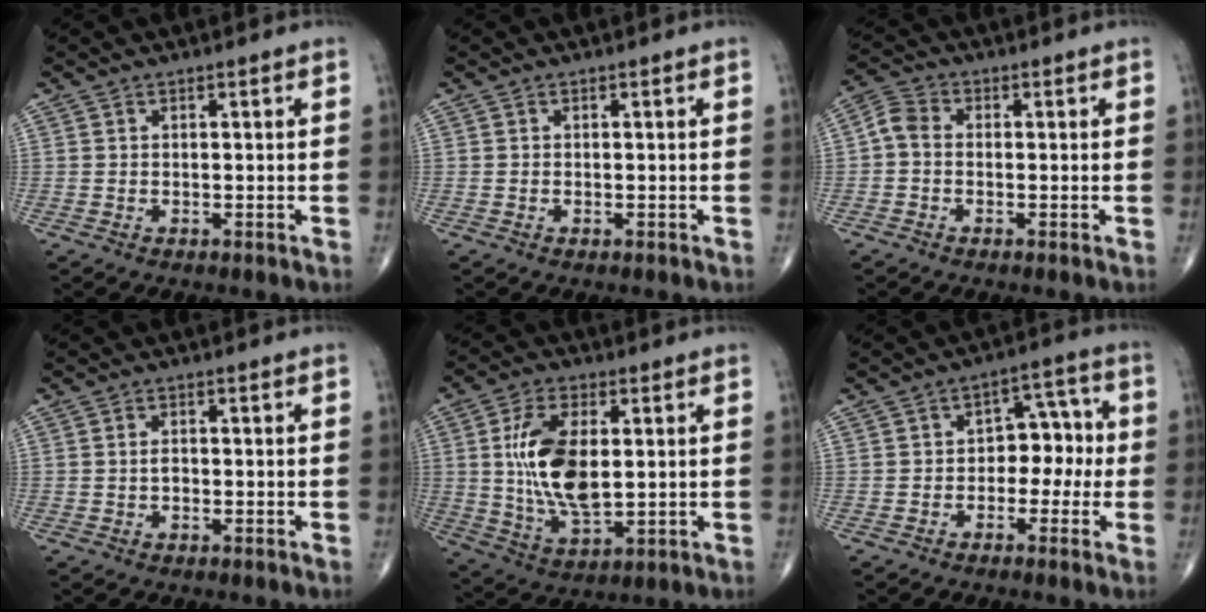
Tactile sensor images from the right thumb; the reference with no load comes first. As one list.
[{"total": 0.0}, {"total": 3.7, "force": [-0.5, 2.7, 2.5], "torque": [-0.047, 0.011, -0.024]}, {"total": 1.4, "force": [-0.2, 0.9, 1.1], "torque": [-0.017, 0.002, -0.003]}, {"total": 14.2, "force": [1.8, 7.1, 12.1], "torque": [-0.230, -0.014, 0.041]}, {"total": 7.7, "force": [-0.8, 5.3, 5.5], "torque": [-0.034, 0.034, -0.024]}]